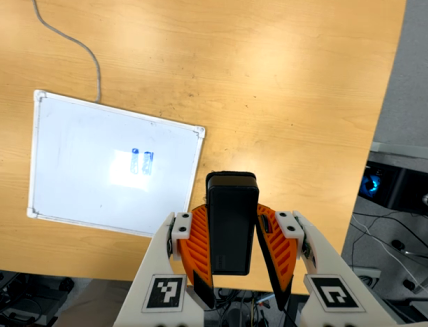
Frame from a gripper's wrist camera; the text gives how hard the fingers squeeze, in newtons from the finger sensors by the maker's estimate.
{"total": 5.8, "left": 4.3, "right": 7.2}